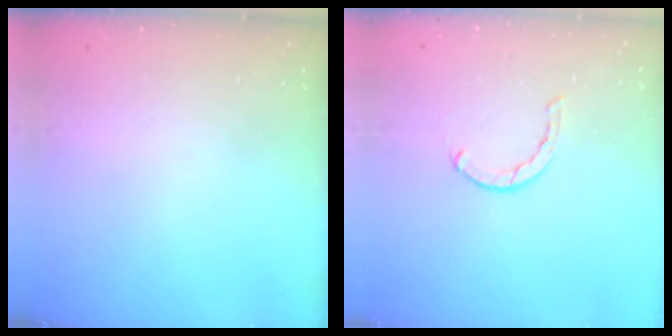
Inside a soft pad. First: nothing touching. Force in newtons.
{"total": 1.6, "press": 1.5, "slide": 0.4}